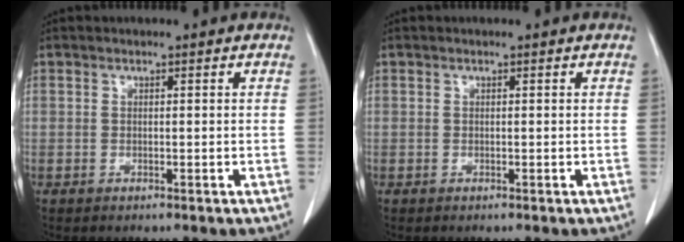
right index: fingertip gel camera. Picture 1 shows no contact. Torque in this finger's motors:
{"motor_torque": [0.00, 0.00, 0.00, 0.00]}